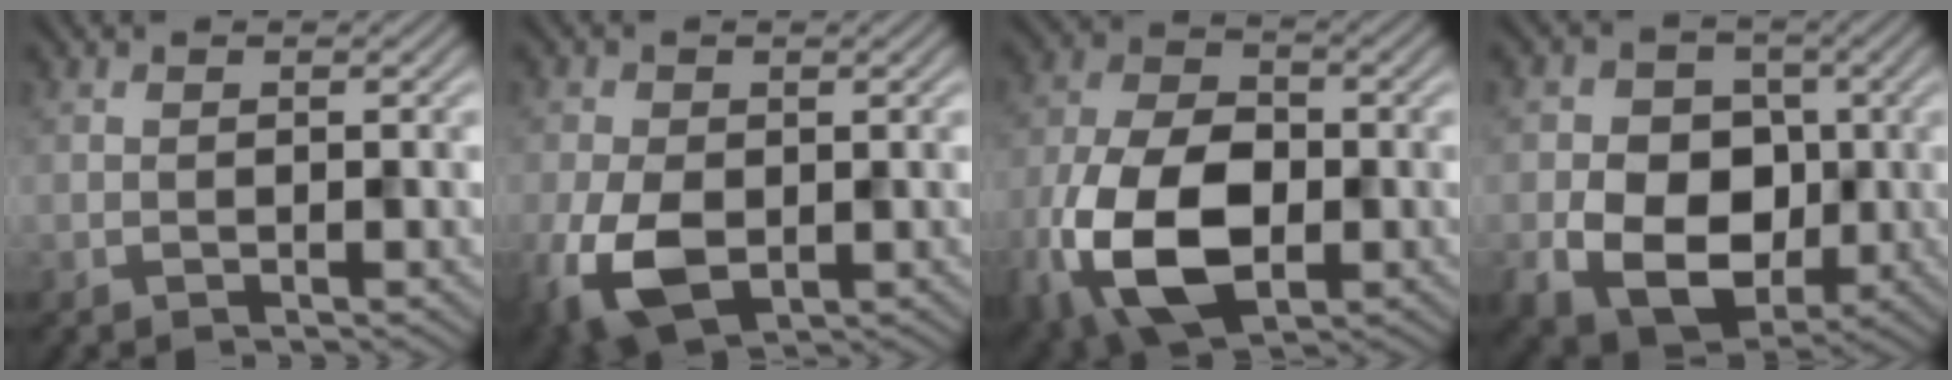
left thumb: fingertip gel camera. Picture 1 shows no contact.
{"total": 8.3, "force": [-2.3, 5.3, 6.0], "torque": [-0.162, -0.023, -0.044]}
{"total": 14.8, "force": [-4.7, 8.8, 10.9], "torque": [-0.264, -0.032, -0.092]}
{"total": 11.2, "force": [-2.4, 8.9, 6.4], "torque": [-0.126, -0.028, -0.056]}